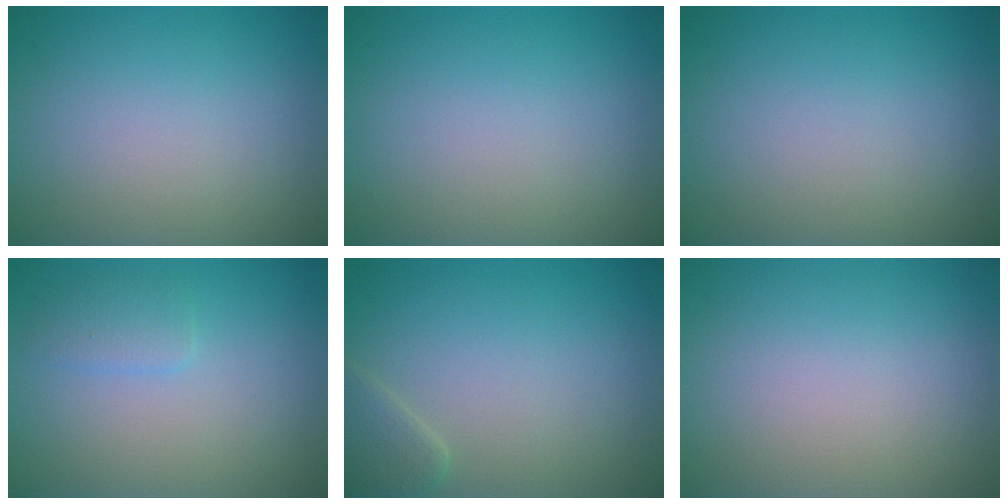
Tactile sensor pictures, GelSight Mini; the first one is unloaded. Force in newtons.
{"total": 0.0}
{"total": 0.0}
{"total": 1.4, "press": 1.4, "slide": 0.1}
{"total": 1.9, "press": 1.9, "slide": 0.1}
{"total": 0.0}